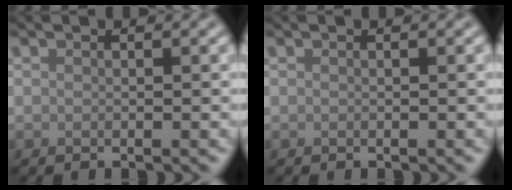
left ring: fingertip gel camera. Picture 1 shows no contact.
{"total": 0.0}